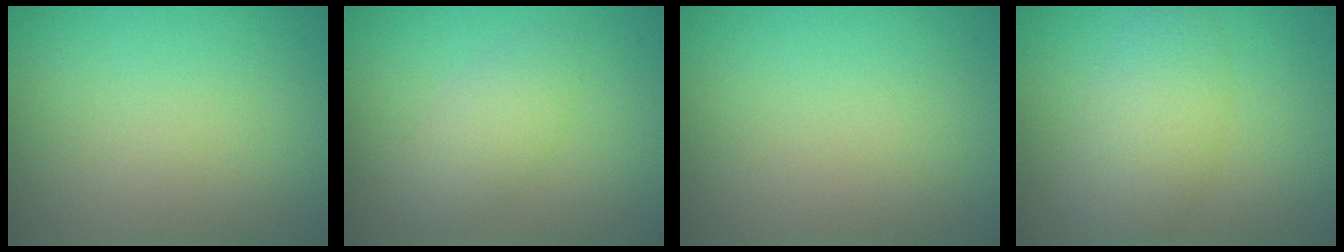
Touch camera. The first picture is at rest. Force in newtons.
{"total": 2.4, "press": 2.4, "slide": 0.1}
{"total": 0.0}
{"total": 4.3, "press": 4.3, "slide": 0.3}